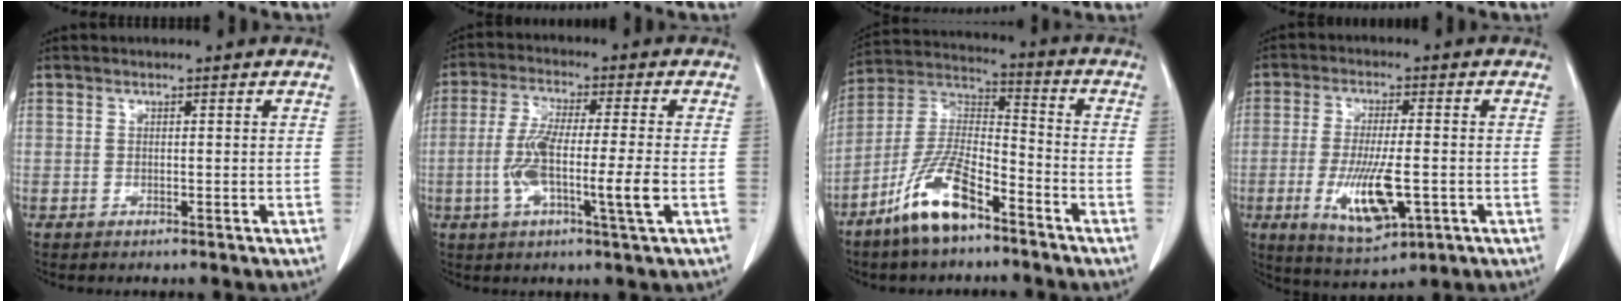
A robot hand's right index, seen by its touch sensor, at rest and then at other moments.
{"total": 10.1, "force": [-2.2, 0.3, 9.8], "torque": [-0.185, -0.006, -0.044]}
{"total": 12.4, "force": [-8.0, 3.4, 8.8], "torque": [-0.188, -0.004, -0.155]}
{"total": 10.4, "force": [-2.7, 2.9, 9.6], "torque": [-0.182, -0.017, -0.035]}